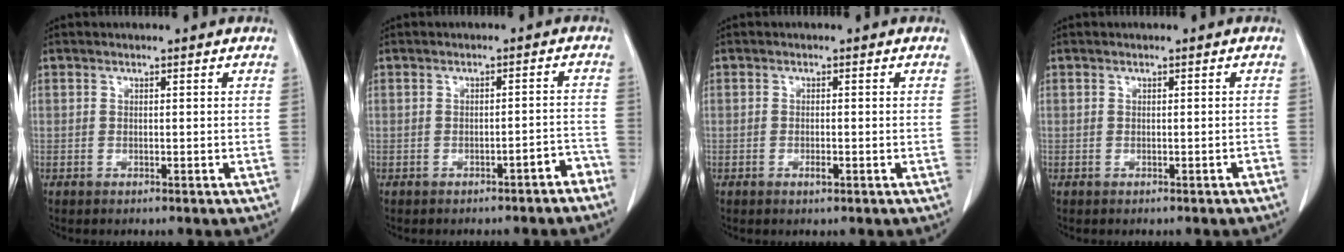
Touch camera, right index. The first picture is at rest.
{"total": 3.3, "force": [-2.6, 0.7, 1.9], "torque": [-0.016, 0.010, -0.030]}
{"total": 1.2, "force": [-0.5, 0.3, 1.1], "torque": [-0.020, -0.001, -0.007]}
{"total": 0.7, "force": [-0.5, 0.1, 0.5], "torque": [-0.013, -0.001, -0.002]}